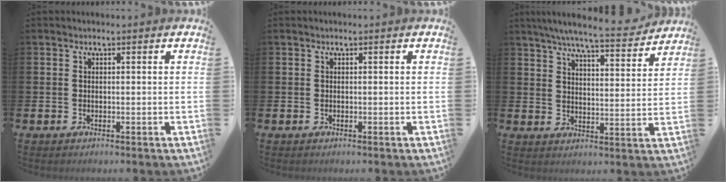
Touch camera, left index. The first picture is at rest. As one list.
[{"total": 0.0}, {"total": 7.5, "force": [7.0, 0.6, 2.8], "torque": [-0.062, -0.042, 0.120]}]